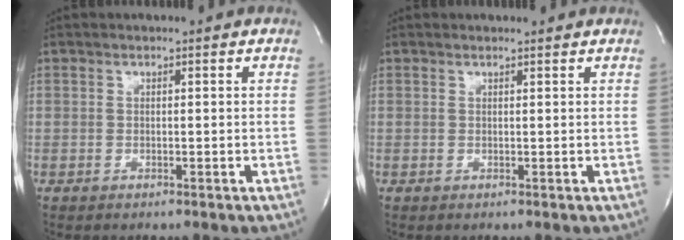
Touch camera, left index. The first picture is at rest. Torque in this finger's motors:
{"motor_torque": [0.10, -0.15, -0.13, -0.01]}